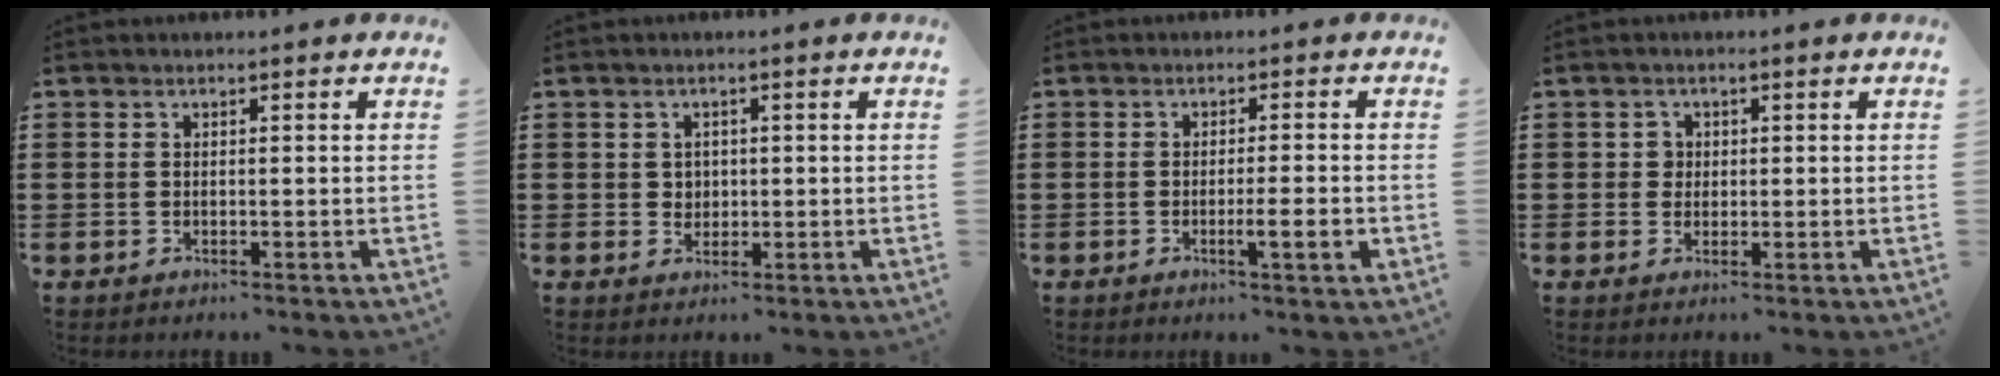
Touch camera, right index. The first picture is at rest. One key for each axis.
{"total": 1.6, "fx": 0.5, "fy": 1.5, "fz": 0.5, "tx": -0.014, "ty": 0.009, "tz": 0.008}
{"total": 4.1, "fx": -1.3, "fy": 0.3, "fz": 3.9, "tx": -0.065, "ty": -0.008, "tz": -0.020}
{"total": 1.7, "fx": 0.2, "fy": 1.5, "fz": 0.6, "tx": -0.017, "ty": 0.009, "tz": 0.003}